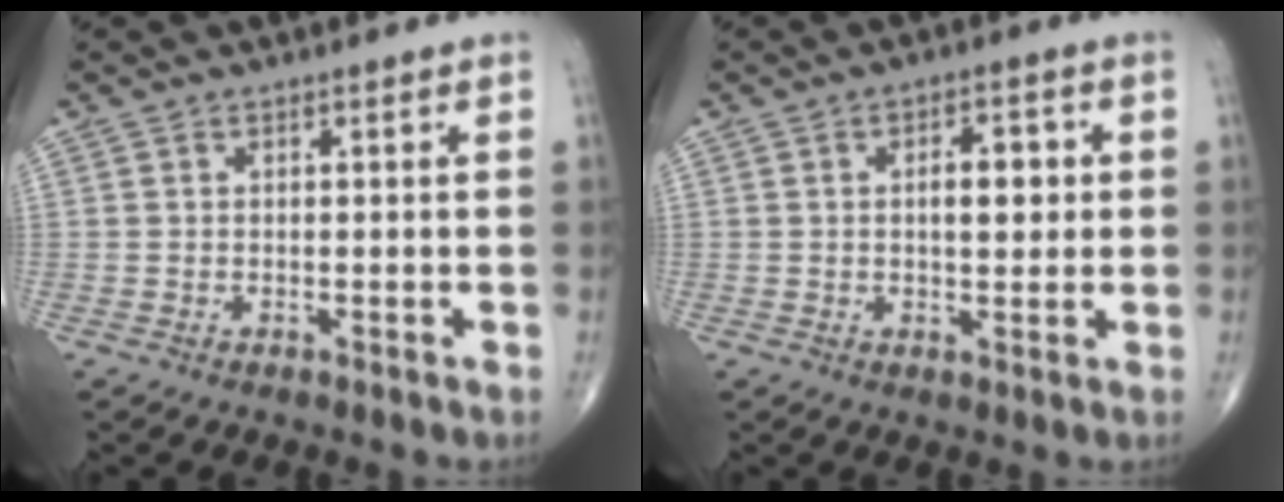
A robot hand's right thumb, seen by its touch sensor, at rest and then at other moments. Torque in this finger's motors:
{"motor_torque": [1.77, 3.23, 0.72, 0.20, 0.03]}